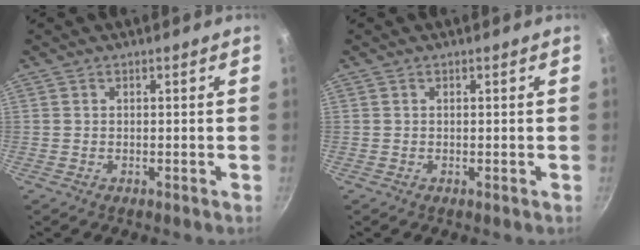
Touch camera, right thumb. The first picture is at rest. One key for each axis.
{"total": 0.0}